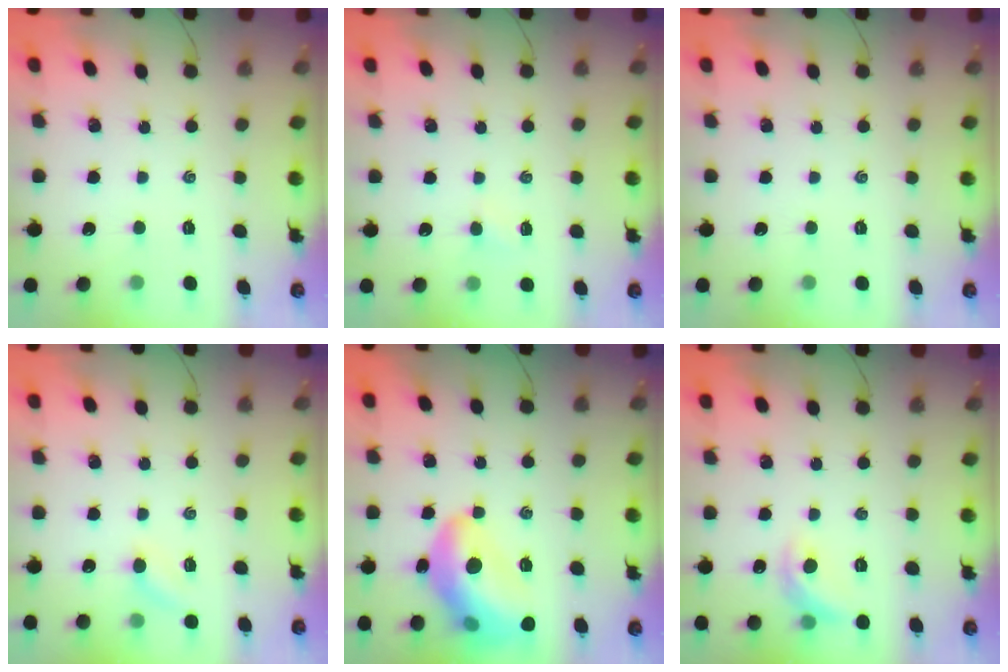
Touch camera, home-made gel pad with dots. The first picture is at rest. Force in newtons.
{"total": 2.5, "press": 2.4, "slide": 0.8}
{"total": 0.0}
{"total": 5.2, "press": 5.1, "slide": 0.9}
{"total": 16.8, "press": 16.6, "slide": 2.4}
{"total": 8.3, "press": 8.3, "slide": 0.9}